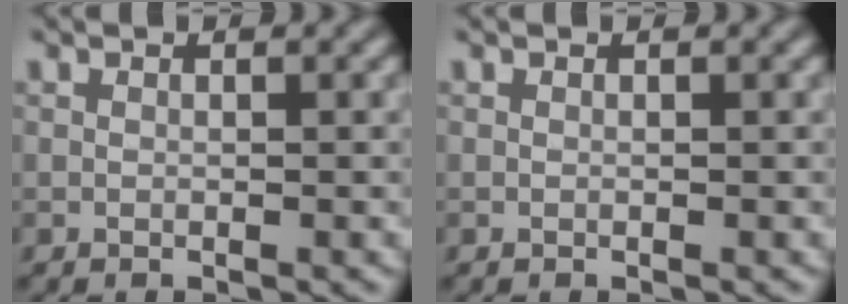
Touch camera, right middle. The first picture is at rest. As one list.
[{"total": 0.0}]